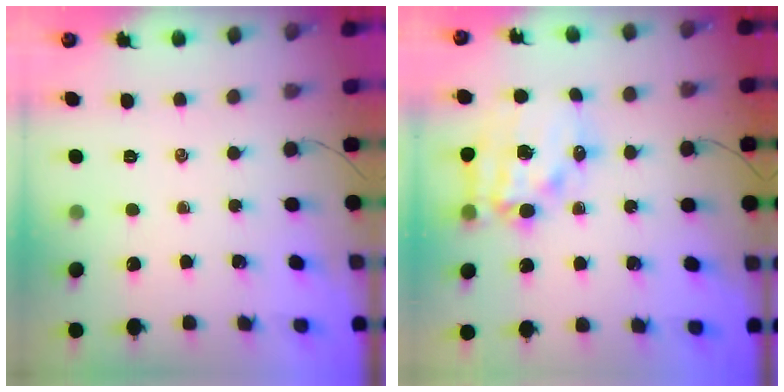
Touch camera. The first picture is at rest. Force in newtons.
{"total": 14.5, "press": 14.1, "slide": 3.4}